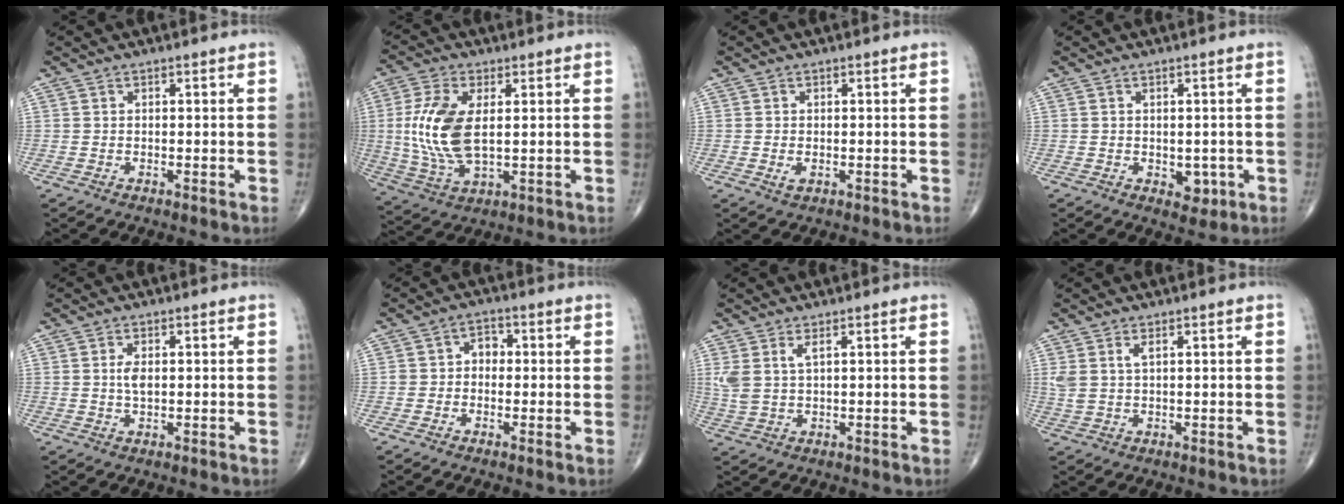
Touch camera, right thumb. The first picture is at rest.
{"total": 13.0, "force": [1.2, 6.5, 11.2], "torque": [-0.247, -0.009, 0.029]}
{"total": 1.4, "force": [-0.4, 0.9, 1.1], "torque": [-0.018, -0.003, -0.005]}
{"total": 3.3, "force": [-0.8, 2.2, 2.2], "torque": [-0.006, -0.001, -0.004]}
{"total": 3.4, "force": [0.4, 1.5, 3.0], "torque": [-0.059, -0.004, 0.007]}
{"total": 3.3, "force": [-0.3, 2.8, 1.8], "torque": [-0.006, 0.017, -0.014]}
{"total": 3.9, "force": [1.6, 1.5, 3.3], "torque": [-0.084, -0.001, 0.040]}
{"total": 3.1, "force": [1.3, 1.2, 2.5], "torque": [-0.062, 0.004, 0.033]}